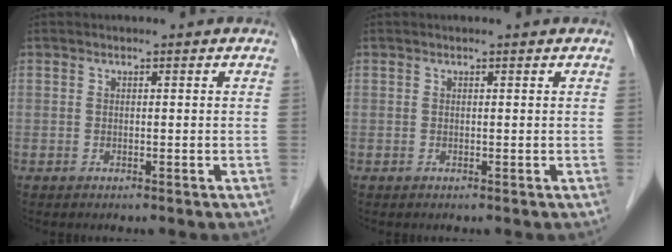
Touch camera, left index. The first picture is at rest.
{"total": 0.7, "force": [0.6, 0.0, 0.2], "torque": [-0.009, 0.000, 0.009]}